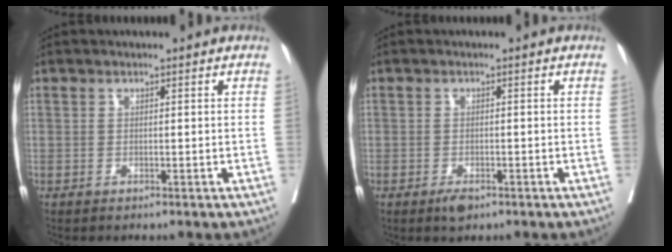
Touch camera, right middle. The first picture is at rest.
{"total": 2.1, "force": [-1.3, 0.8, 1.4], "torque": [-0.025, -0.002, -0.019]}